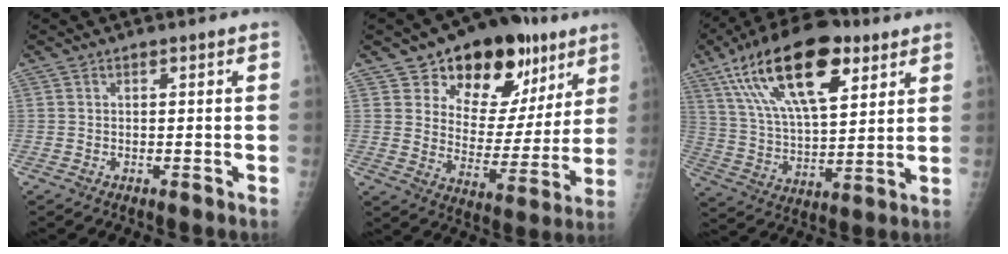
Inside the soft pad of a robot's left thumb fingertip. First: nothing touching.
{"total": 20.2, "force": [11.1, 12.2, 11.7], "torque": [-0.105, -0.041, 0.167]}
{"total": 22.9, "force": [11.4, 9.7, 17.3], "torque": [-0.290, -0.020, 0.202]}